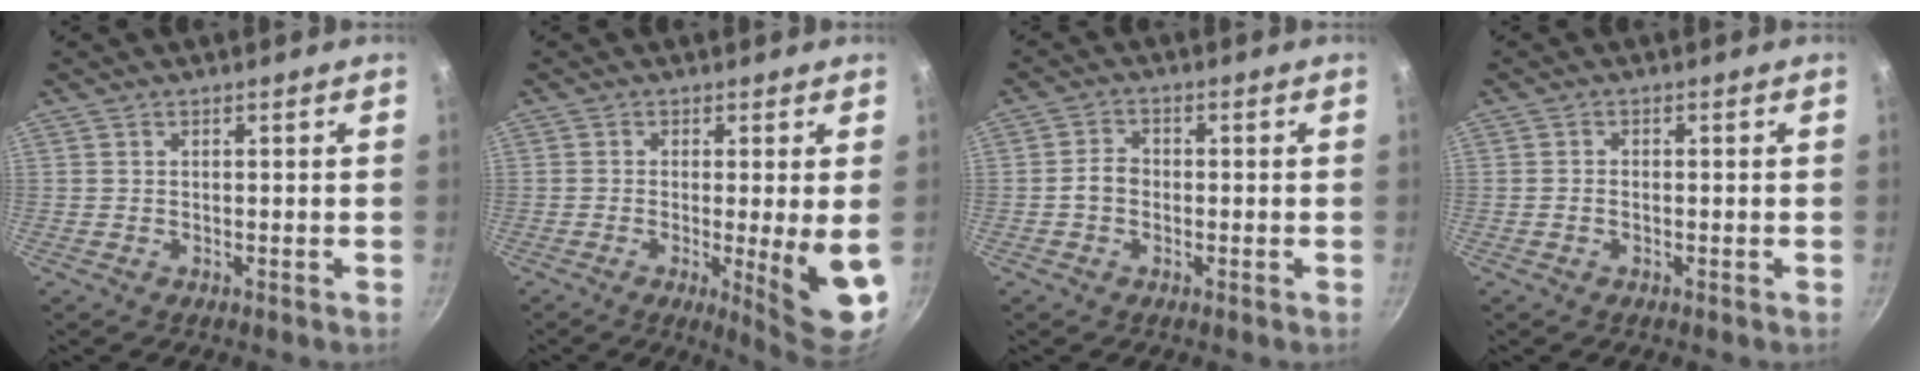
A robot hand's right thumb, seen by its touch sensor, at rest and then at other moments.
{"total": 8.9, "force": [-1.4, 1.1, 8.7], "torque": [-0.119, -0.015, -0.013]}
{"total": 3.4, "force": [-0.6, 2.7, 2.0], "torque": [-0.025, 0.017, -0.015]}
{"total": 1.0, "force": [-0.4, 0.7, 0.6], "torque": [-0.014, 0.006, -0.008]}